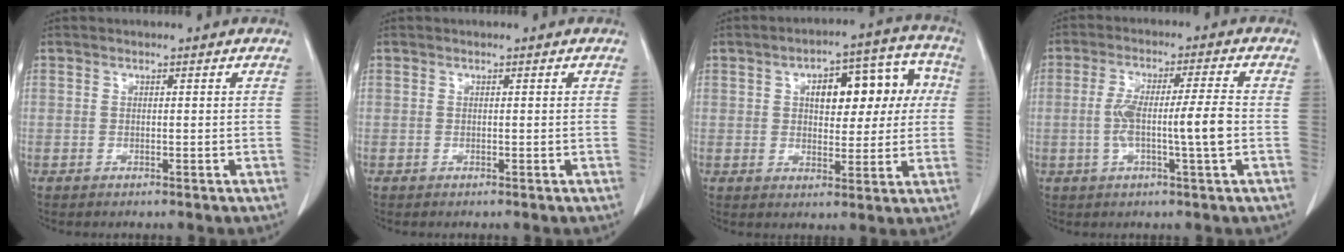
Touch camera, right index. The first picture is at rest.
{"total": 0.0}
{"total": 11.8, "force": [2.6, 5.5, 10.1], "torque": [-0.130, 0.042, 0.039]}
{"total": 8.6, "force": [-1.3, 0.0, 8.5], "torque": [-0.158, 0.008, -0.023]}